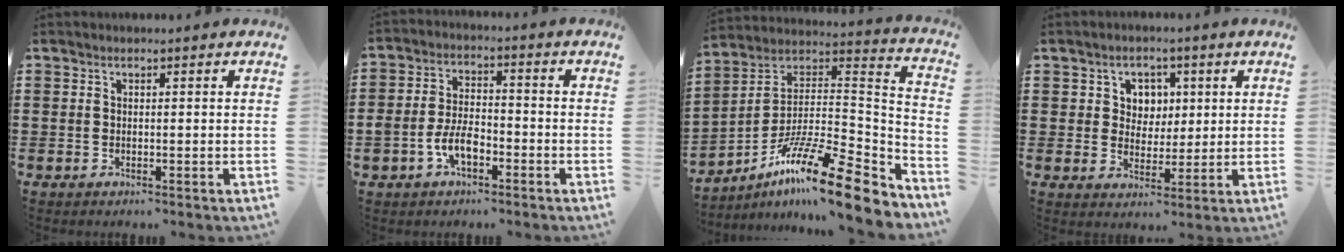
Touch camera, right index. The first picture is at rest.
{"total": 5.6, "force": [-2.5, 3.0, 4.0], "torque": [-0.103, -0.001, -0.055]}
{"total": 16.4, "force": [-11.5, 2.2, 11.6], "torque": [-0.200, 0.023, -0.205]}
{"total": 4.2, "force": [1.4, 3.8, 1.1], "torque": [-0.033, 0.011, 0.021]}